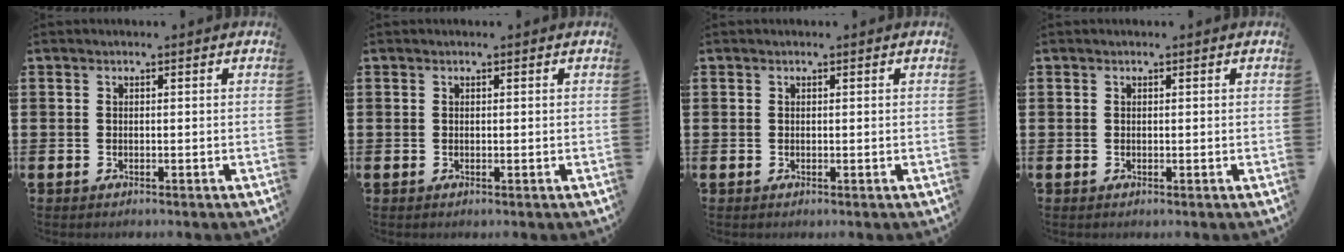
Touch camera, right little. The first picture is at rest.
{"total": 0.0}
{"total": 0.0}
{"total": 0.0}